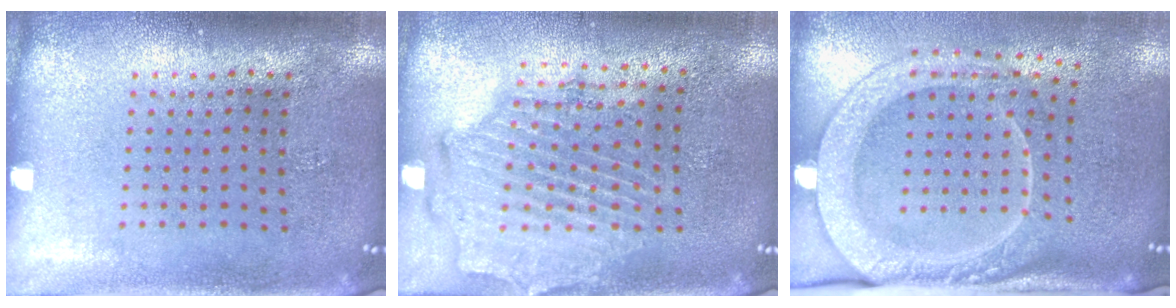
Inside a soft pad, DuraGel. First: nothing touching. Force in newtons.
{"total": 1.9, "press": 1.7, "slide": 0.8}
{"total": 2.5, "press": 2.0, "slide": 1.6}